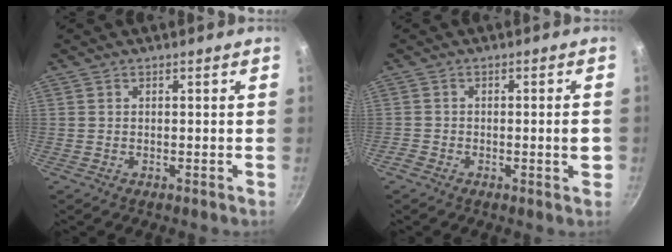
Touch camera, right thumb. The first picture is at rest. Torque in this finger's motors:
{"motor_torque": [3.50, 1.51, 1.77, -0.94, 0.18]}